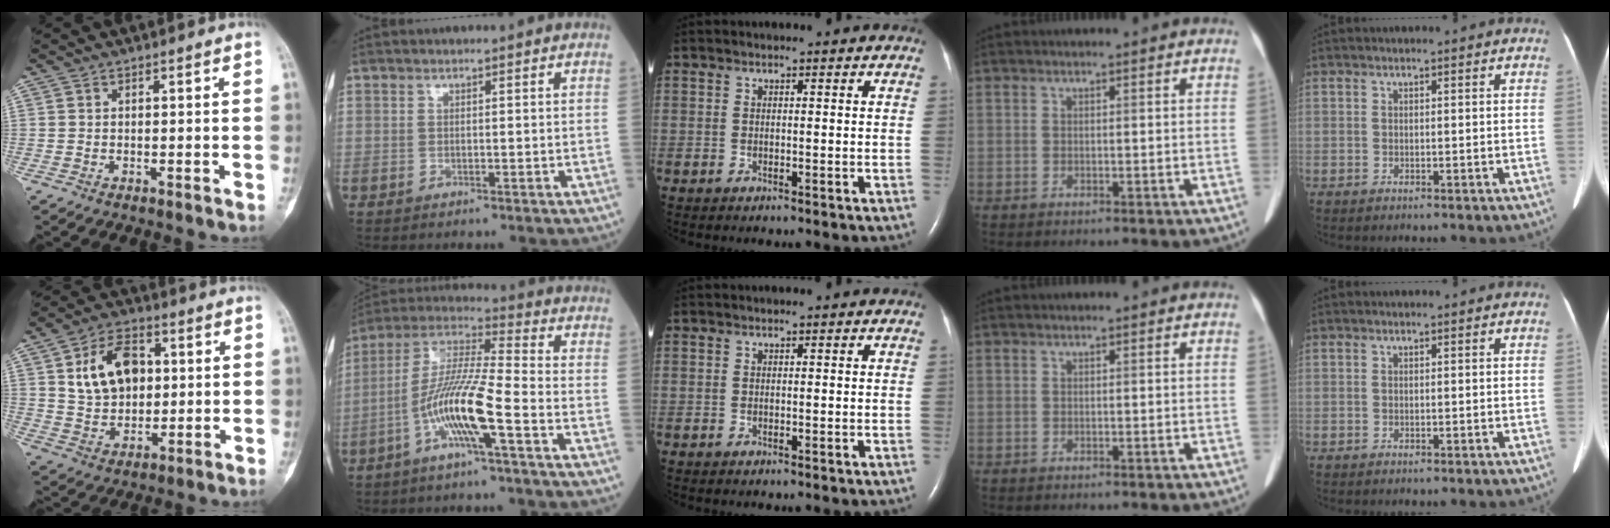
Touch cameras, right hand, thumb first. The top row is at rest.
{"thumb": {"total": 12.8, "force": [3.0, 8.8, 8.8], "torque": [-0.118, -0.001, 0.055]}, "index": {"total": 12.2, "force": [-4.6, 0.2, 11.3], "torque": [-0.228, 0.005, -0.094]}}